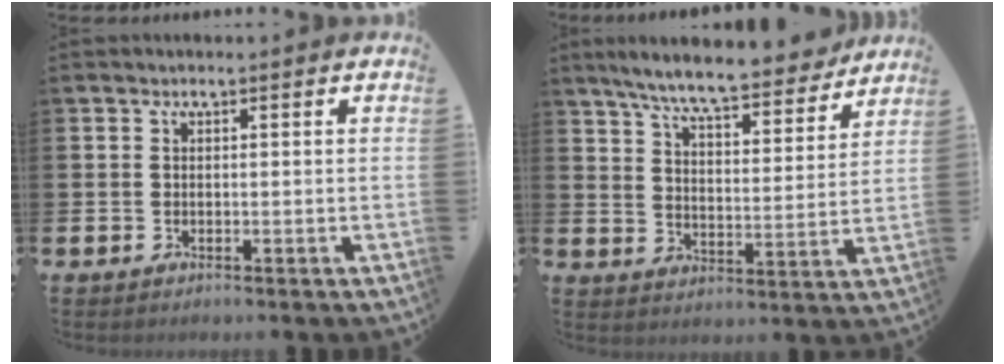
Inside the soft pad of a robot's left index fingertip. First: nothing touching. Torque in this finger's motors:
{"motor_torque": [0.47, -0.54, 1.04, 0.21]}